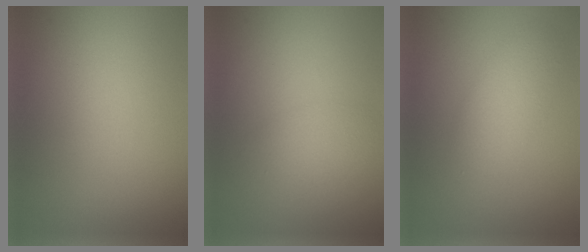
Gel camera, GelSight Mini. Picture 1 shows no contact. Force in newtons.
{"total": 2.0, "press": 2.0, "slide": 0.1}
{"total": 2.9, "press": 2.9, "slide": 0.0}